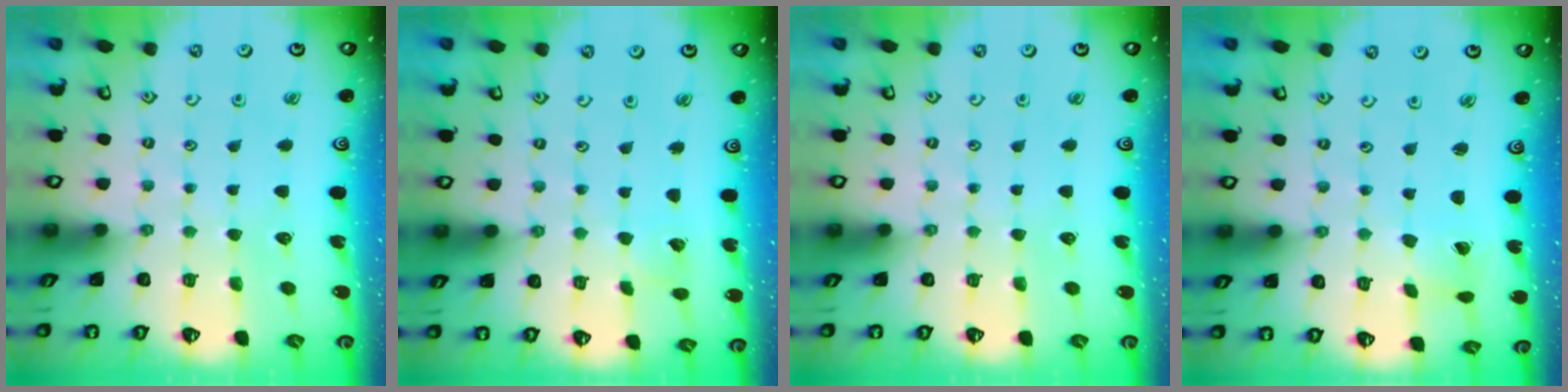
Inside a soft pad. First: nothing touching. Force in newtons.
{"total": 2.4, "press": 2.3, "slide": 0.3}
{"total": 0.0}
{"total": 1.1, "press": 1.1, "slide": 0.1}